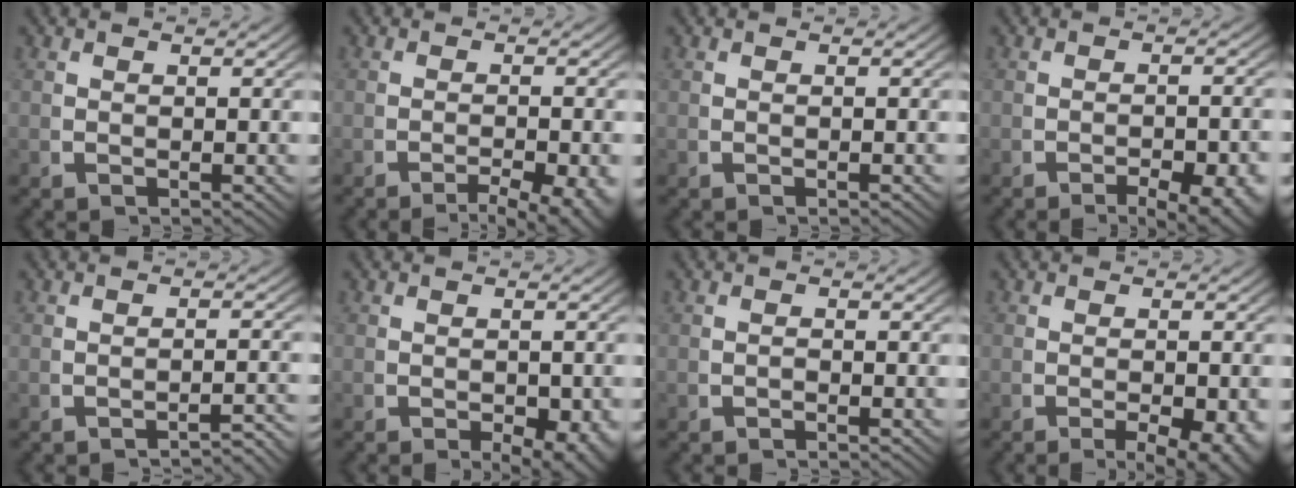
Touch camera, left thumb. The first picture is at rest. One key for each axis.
{"total": 5.0, "fx": -3.4, "fy": 1.6, "fz": 3.3, "tx": -0.045, "ty": -0.015, "tz": -0.048}
{"total": 0.0}
{"total": 5.4, "fx": -3.1, "fy": 1.9, "fz": 3.9, "tx": -0.051, "ty": -0.017, "tz": -0.044}
{"total": 2.9, "fx": -2.7, "fy": 0.2, "fz": 1.0, "tx": -0.019, "ty": -0.003, "tz": -0.038}
{"total": 4.2, "fx": -1.8, "fy": 2.1, "fz": 3.2, "tx": -0.046, "ty": -0.025, "tz": -0.017}
{"total": 0.6, "fx": -0.5, "fy": 0.0, "fz": 0.1, "tx": 0.000, "ty": 0.001, "tz": -0.011}
{"total": 4.9, "fx": -2.4, "fy": 2.0, "fz": 3.8, "tx": -0.054, "ty": -0.021, "tz": -0.027}